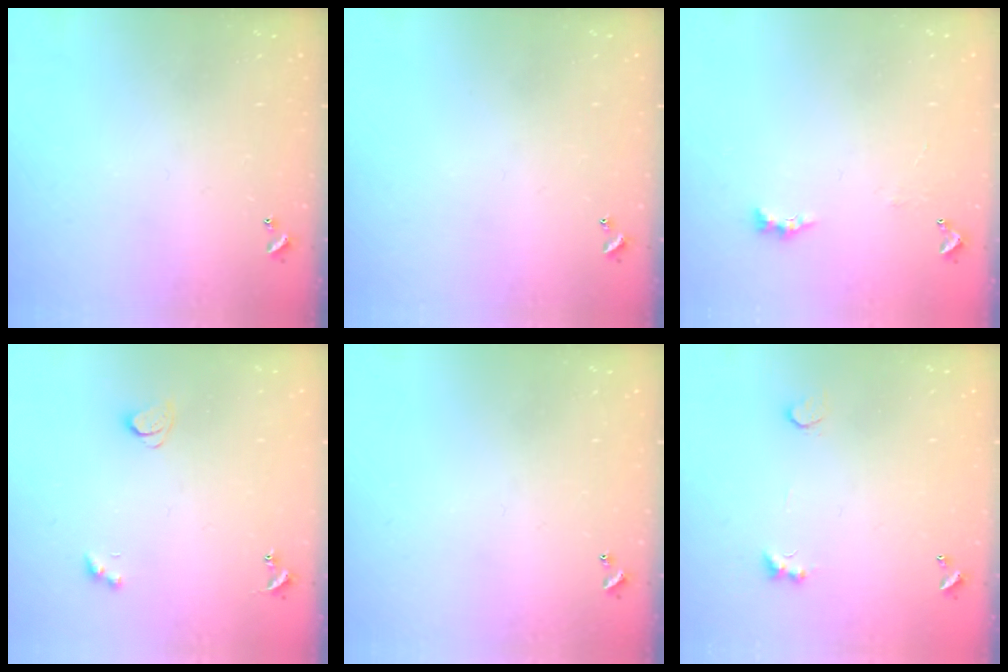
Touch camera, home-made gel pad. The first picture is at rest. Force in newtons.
{"total": 0.0}
{"total": 2.0, "press": 1.9, "slide": 0.6}
{"total": 2.1, "press": 2.1, "slide": 0.4}
{"total": 0.0}
{"total": 1.4, "press": 1.1, "slide": 0.9}